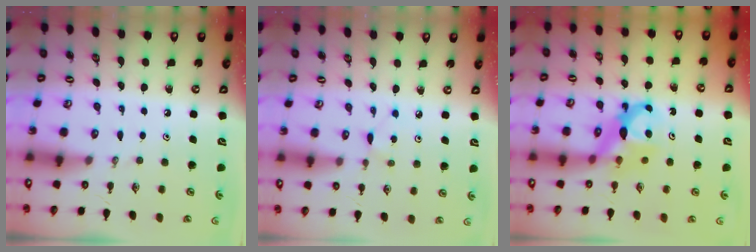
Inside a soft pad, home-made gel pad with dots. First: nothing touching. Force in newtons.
{"total": 2.3, "press": 2.3, "slide": 0.3}
{"total": 6.8, "press": 6.8, "slide": 0.2}